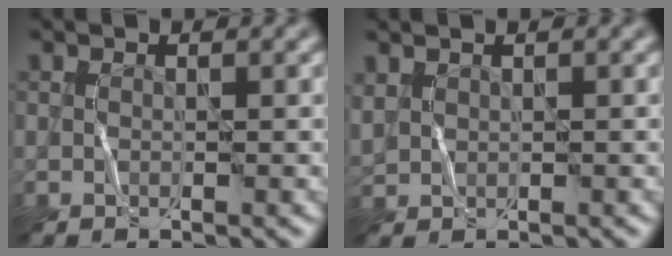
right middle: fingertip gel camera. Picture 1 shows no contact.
{"total": 0.9, "force": [0.8, 0.2, -0.3], "torque": [0.000, -0.001, 0.021]}